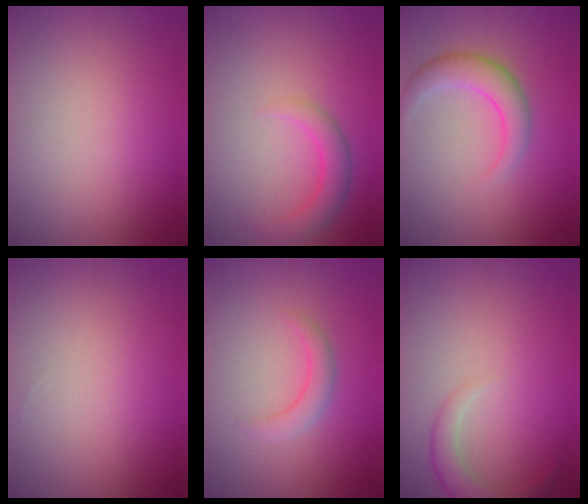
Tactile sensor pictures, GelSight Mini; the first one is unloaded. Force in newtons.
{"total": 2.7, "press": 2.7, "slide": 0.2}
{"total": 3.5, "press": 3.5, "slide": 0.2}
{"total": 0.0}
{"total": 2.0, "press": 2.0, "slide": 0.3}
{"total": 2.6, "press": 2.5, "slide": 0.2}